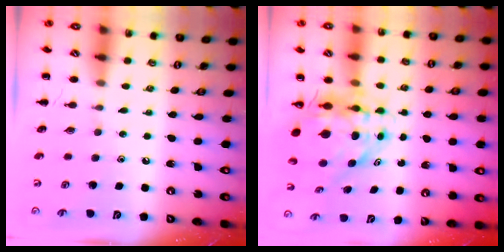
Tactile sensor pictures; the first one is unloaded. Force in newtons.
{"total": 9.2, "press": 8.8, "slide": 2.7}